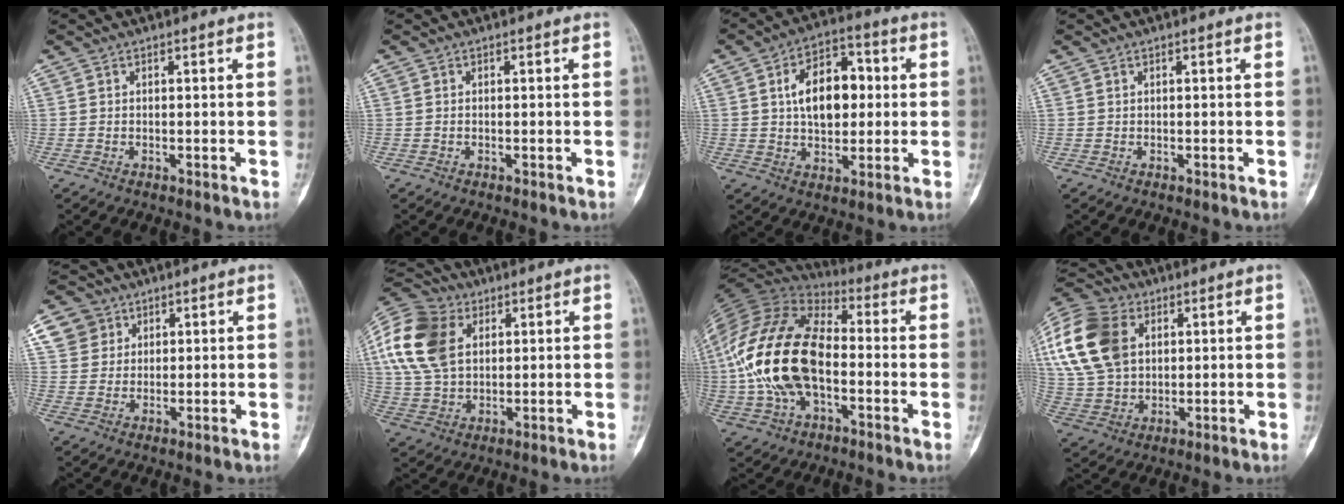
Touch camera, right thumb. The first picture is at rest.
{"total": 0.0}
{"total": 12.6, "force": [1.6, 7.8, 9.8], "torque": [-0.128, 0.018, 0.022]}
{"total": 0.0}
{"total": 6.3, "force": [2.6, 5.6, 0.9], "torque": [0.010, 0.000, 0.049]}
{"total": 17.2, "force": [5.0, 12.0, 11.2], "torque": [-0.229, 0.007, 0.090]}
{"total": 21.8, "force": [-2.1, 12.7, 17.6], "torque": [-0.359, 0.023, -0.043]}
{"total": 19.9, "force": [5.6, 14.2, 12.7], "torque": [-0.264, 0.011, 0.103]}